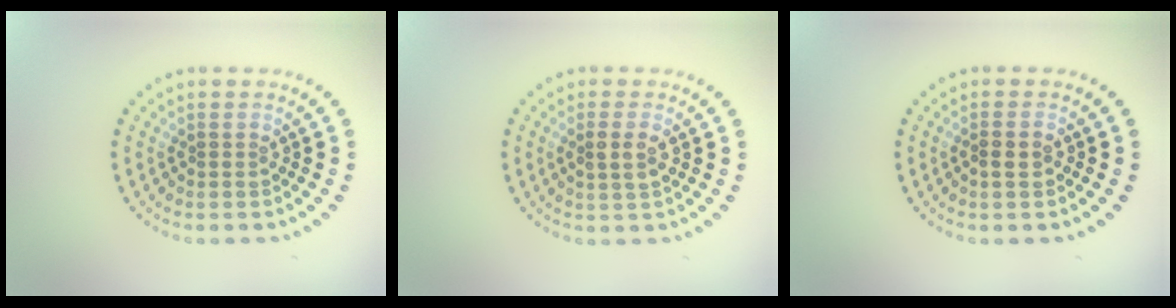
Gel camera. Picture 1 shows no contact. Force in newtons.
{"total": 1.8, "press": 1.7, "slide": 0.4}
{"total": 0.8, "press": 0.7, "slide": 0.4}